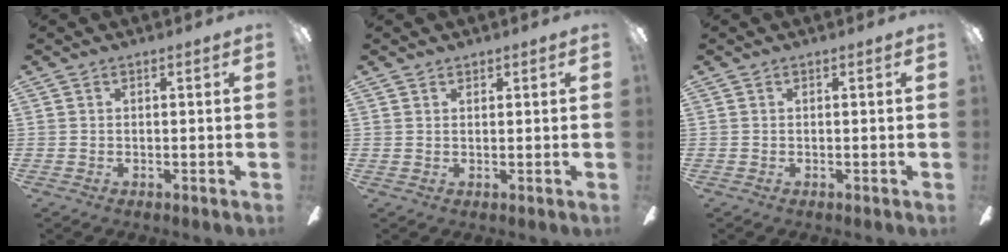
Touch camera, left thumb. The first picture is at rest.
{"total": 1.1, "force": [1.1, 0.3, -0.2], "torque": [0.003, 0.000, 0.020]}
{"total": 0.0}